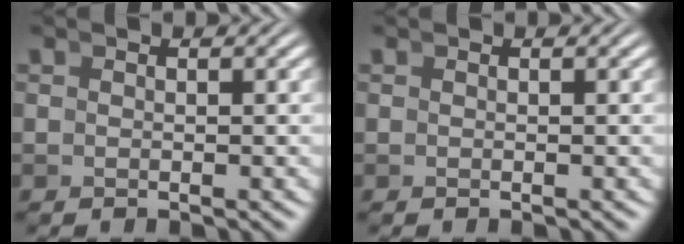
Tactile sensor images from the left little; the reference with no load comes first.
{"total": 0.0}